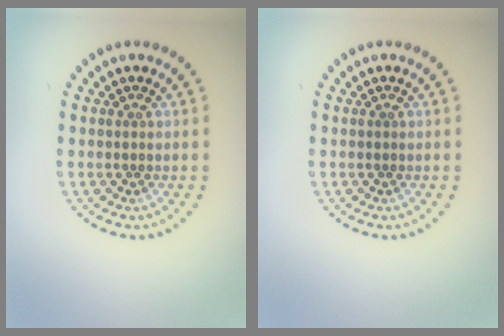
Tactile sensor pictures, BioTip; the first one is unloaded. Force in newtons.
{"total": 0.0}